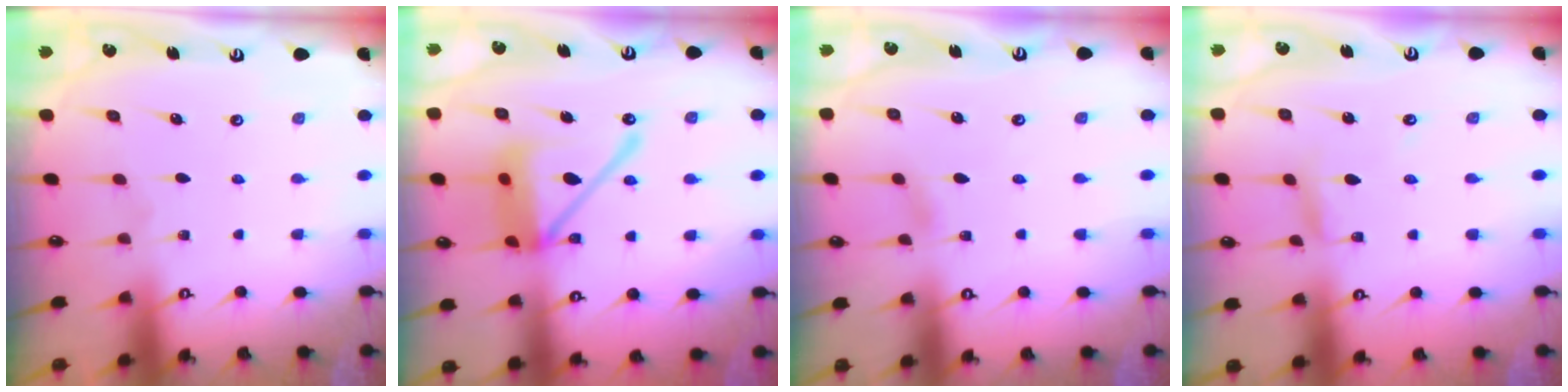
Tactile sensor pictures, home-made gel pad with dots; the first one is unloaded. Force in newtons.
{"total": 16.0, "press": 15.9, "slide": 1.8}
{"total": 2.7, "press": 2.7, "slide": 0.3}
{"total": 2.1, "press": 2.1, "slide": 0.1}